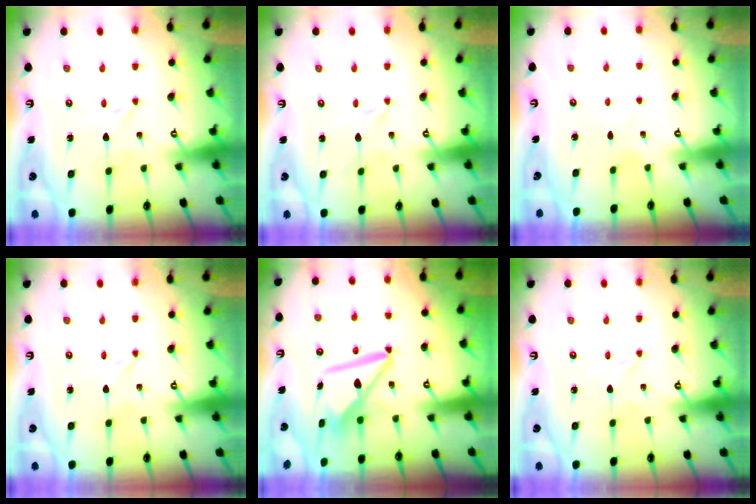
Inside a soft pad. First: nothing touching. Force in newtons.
{"total": 0.0}
{"total": 2.6, "press": 2.6, "slide": 0.4}
{"total": 0.0}
{"total": 9.7, "press": 9.7, "slide": 1.1}
{"total": 0.0}